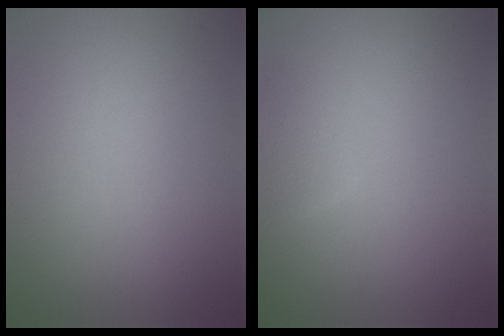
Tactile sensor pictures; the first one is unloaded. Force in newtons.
{"total": 1.2, "press": 1.2, "slide": 0.1}